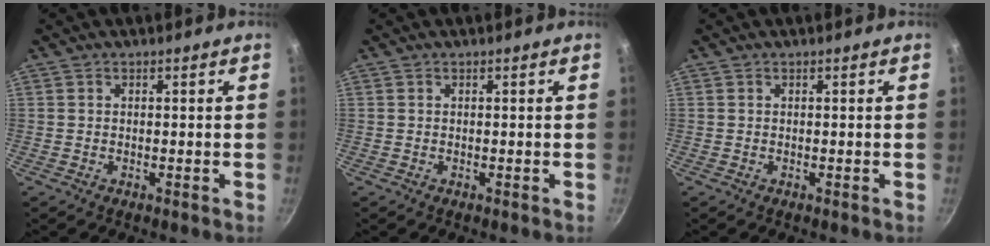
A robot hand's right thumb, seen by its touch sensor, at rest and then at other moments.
{"total": 0.0}
{"total": 0.0}